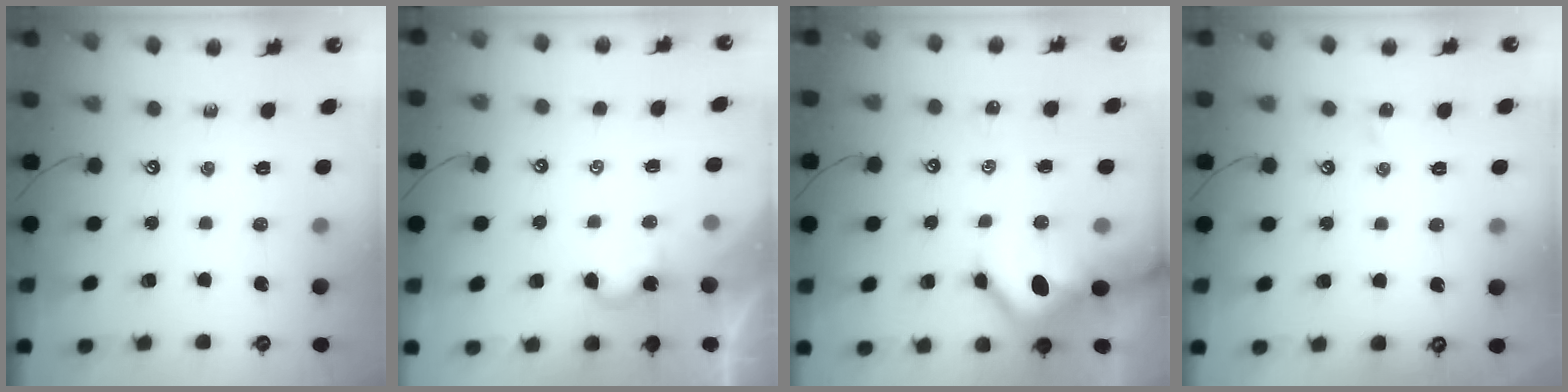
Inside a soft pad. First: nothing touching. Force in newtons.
{"total": 2.8, "press": 2.7, "slide": 0.3}
{"total": 11.9, "press": 11.9, "slide": 1.3}
{"total": 0.0}